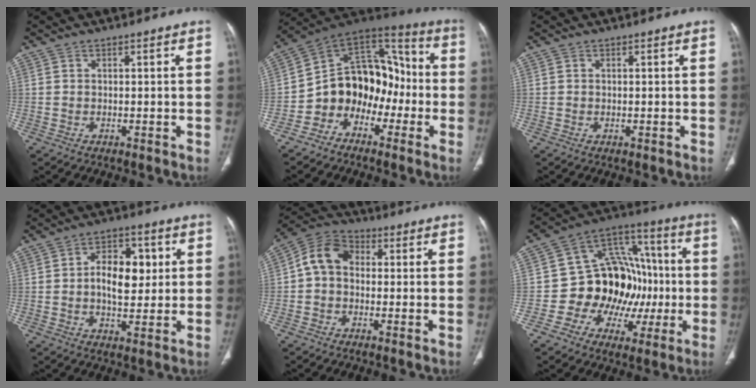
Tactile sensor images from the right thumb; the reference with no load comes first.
{"total": 15.1, "force": [-4.5, 11.6, 8.5], "torque": [-0.073, 0.091, -0.088]}
{"total": 0.0}
{"total": 10.0, "force": [1.2, 6.0, 7.9], "torque": [-0.094, 0.006, 0.019]}
{"total": 8.0, "force": [0.2, 6.1, 5.2], "torque": [-0.081, 0.027, -0.011]}
{"total": 19.1, "force": [-2.1, 14.8, 11.8], "torque": [-0.108, 0.043, -0.030]}